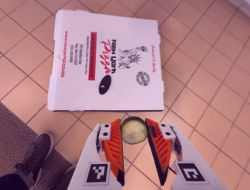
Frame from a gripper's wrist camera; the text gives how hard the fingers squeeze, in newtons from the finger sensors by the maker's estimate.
{"total": 7.5, "left": 7.5, "right": 7.5}